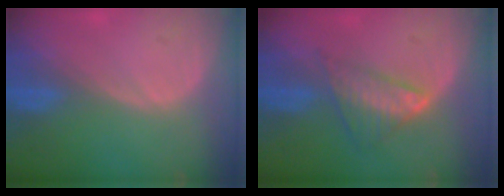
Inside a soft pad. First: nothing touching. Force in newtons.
{"total": 6.1, "press": 5.4, "slide": 2.7}